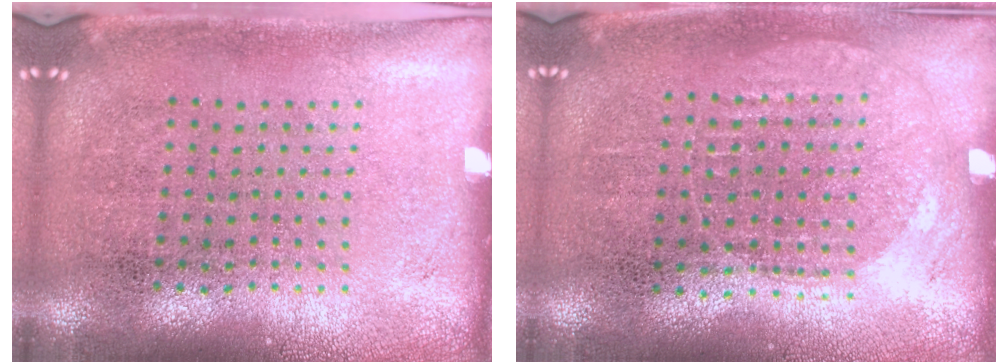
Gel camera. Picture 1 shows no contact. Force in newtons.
{"total": 0.9, "press": 0.8, "slide": 0.4}